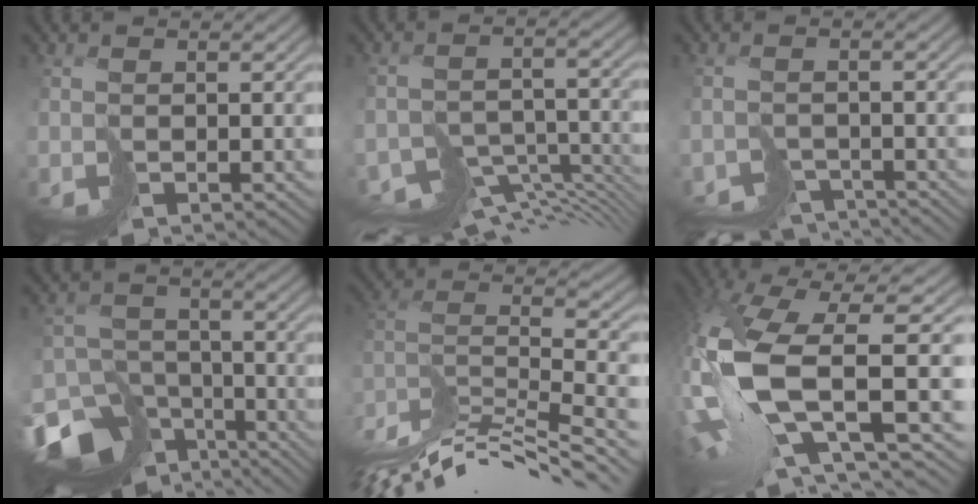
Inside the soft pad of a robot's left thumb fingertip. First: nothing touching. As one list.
[{"total": 10.8, "force": [-9.4, 2.9, 4.4], "torque": [-0.068, -0.009, -0.130]}, {"total": 5.2, "force": [-4.8, 1.8, 1.1], "torque": [-0.005, -0.014, -0.077]}, {"total": 14.9, "force": [-10.0, 9.3, 5.9], "torque": [-0.164, -0.038, -0.145]}, {"total": 13.2, "force": [-8.7, 3.4, 9.4], "torque": [-0.207, 0.007, -0.155]}, {"total": 15.6, "force": [-0.3, 6.1, 14.4], "torque": [-0.358, -0.016, 0.017]}]